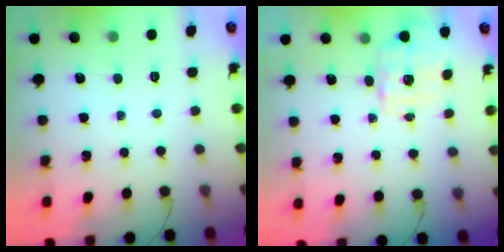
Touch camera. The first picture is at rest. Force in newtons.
{"total": 1.7, "press": 1.6, "slide": 0.5}